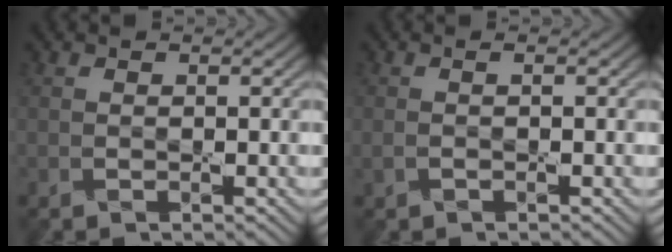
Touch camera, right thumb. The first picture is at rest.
{"total": 0.9, "force": [-0.1, 0.2, 0.8], "torque": [-0.019, 0.001, -0.002]}